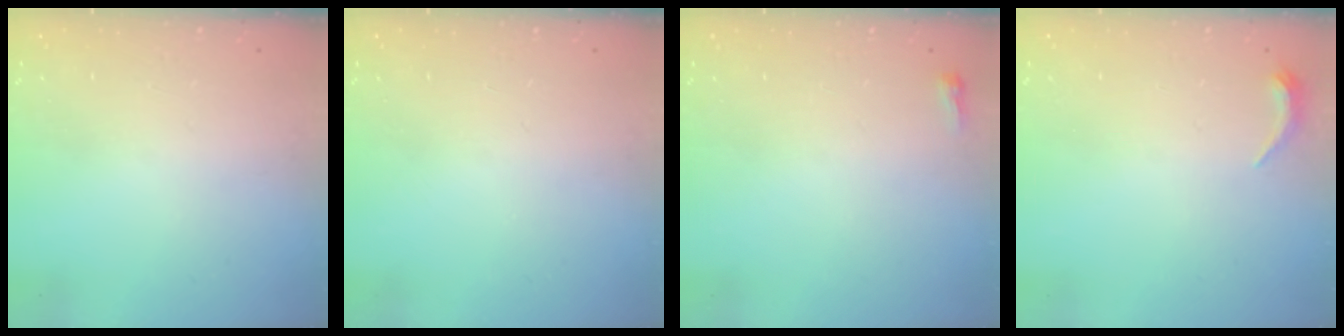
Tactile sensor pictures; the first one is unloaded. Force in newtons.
{"total": 0.0}
{"total": 2.4, "press": 2.4, "slide": 0.6}
{"total": 4.8, "press": 4.7, "slide": 0.9}